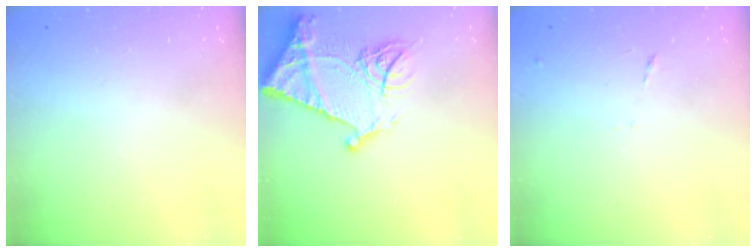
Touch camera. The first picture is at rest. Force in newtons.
{"total": 16.9, "press": 16.8, "slide": 1.5}
{"total": 7.5, "press": 7.4, "slide": 0.6}